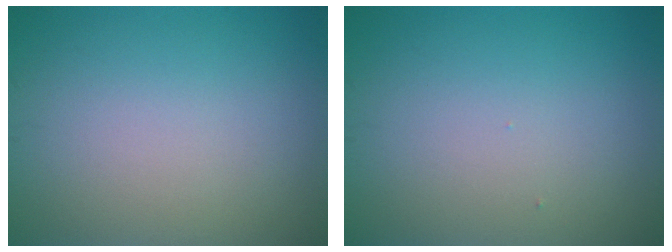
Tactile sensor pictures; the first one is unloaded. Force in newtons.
{"total": 0.0}